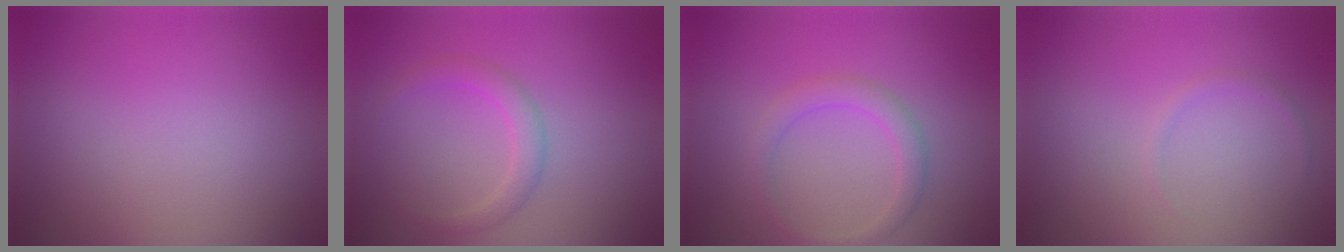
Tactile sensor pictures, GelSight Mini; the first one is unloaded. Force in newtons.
{"total": 1.9, "press": 1.9, "slide": 0.0}
{"total": 2.0, "press": 2.0, "slide": 0.1}
{"total": 0.7, "press": 0.7, "slide": 0.1}